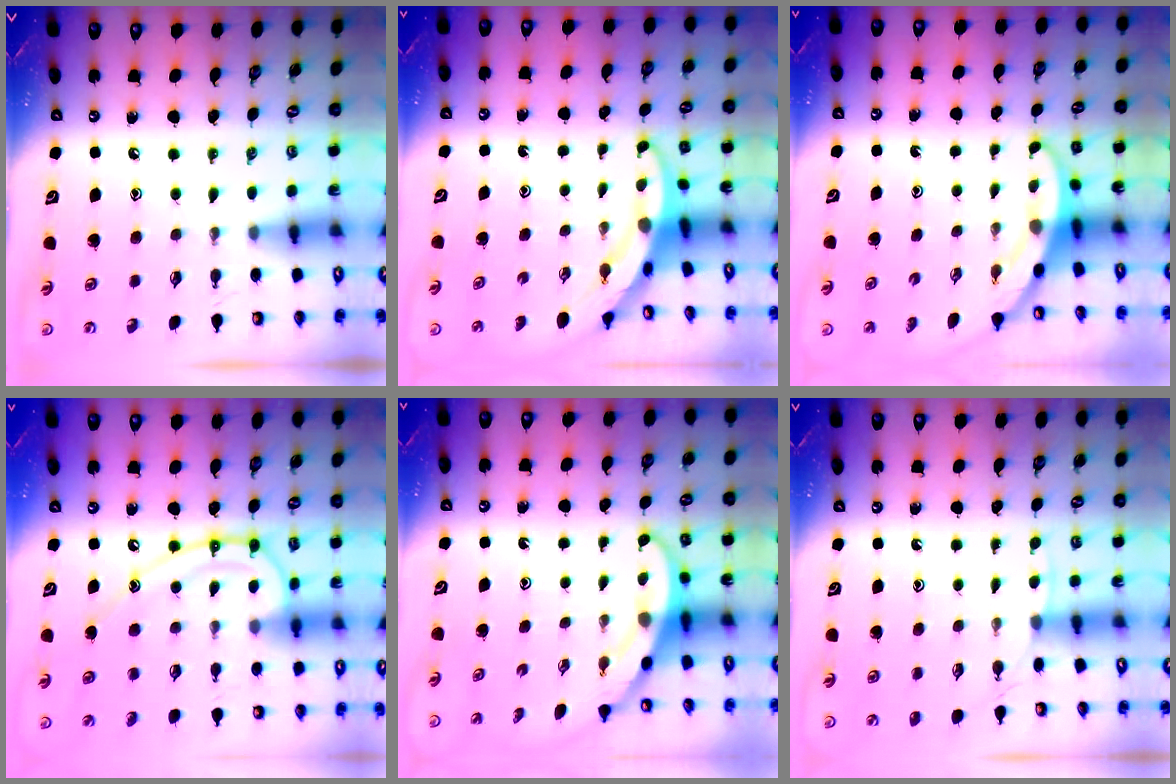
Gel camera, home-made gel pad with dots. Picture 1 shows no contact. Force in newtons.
{"total": 3.3, "press": 3.3, "slide": 0.2}
{"total": 3.1, "press": 3.1, "slide": 0.1}
{"total": 12.9, "press": 12.9, "slide": 1.3}
{"total": 3.7, "press": 3.7, "slide": 0.4}
{"total": 3.0, "press": 3.0, "slide": 0.4}